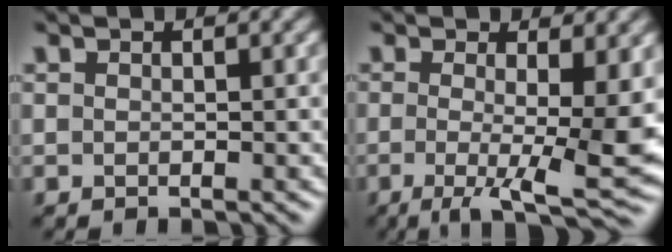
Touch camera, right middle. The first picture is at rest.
{"total": 9.6, "force": [-1.2, 2.5, 9.2], "torque": [-0.139, -0.017, -0.010]}